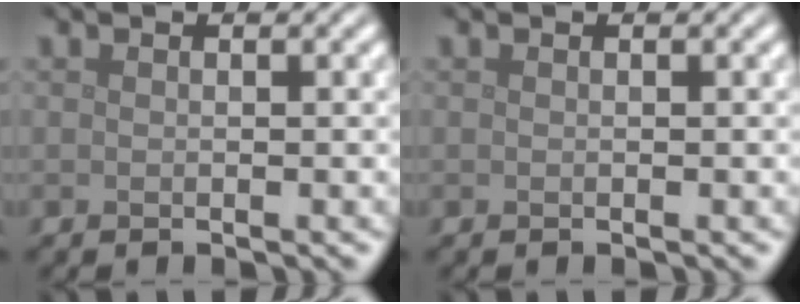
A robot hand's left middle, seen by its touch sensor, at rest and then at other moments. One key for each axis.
{"total": 0.0}